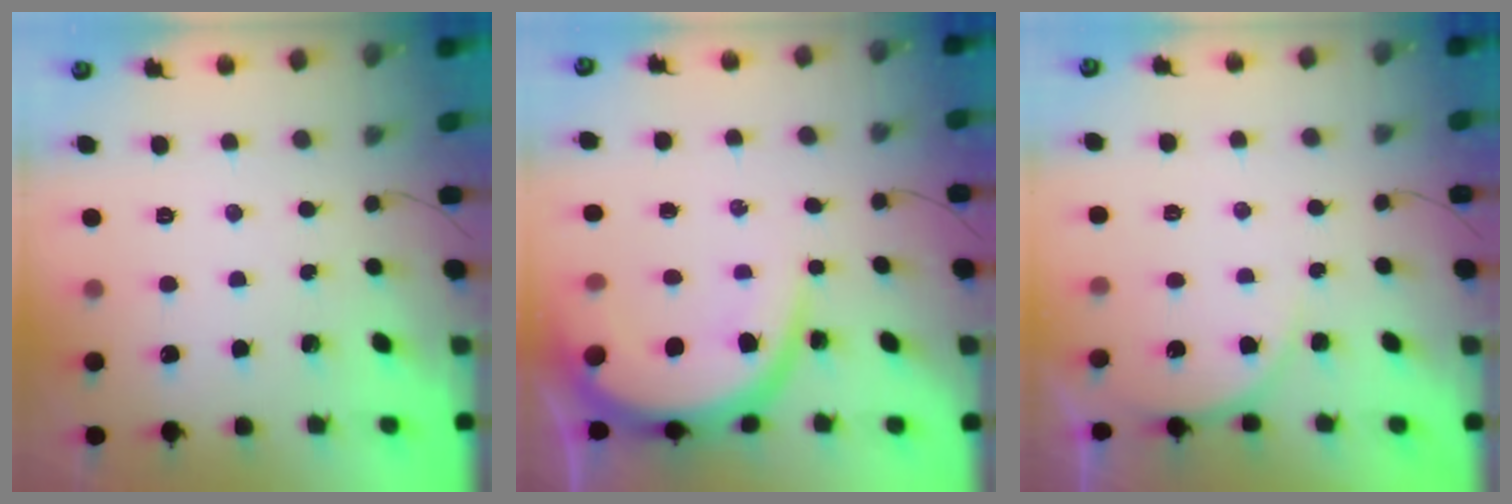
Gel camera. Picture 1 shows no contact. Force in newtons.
{"total": 12.0, "press": 12.0, "slide": 1.2}
{"total": 4.6, "press": 4.6, "slide": 0.4}